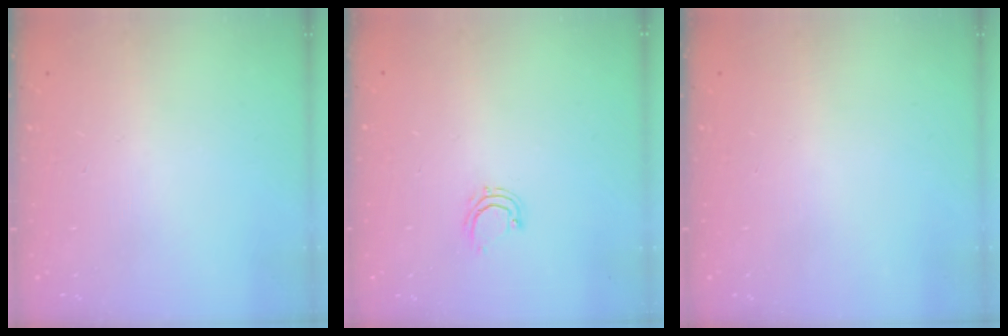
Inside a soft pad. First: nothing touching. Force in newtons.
{"total": 5.2, "press": 5.1, "slide": 1.0}
{"total": 0.0}